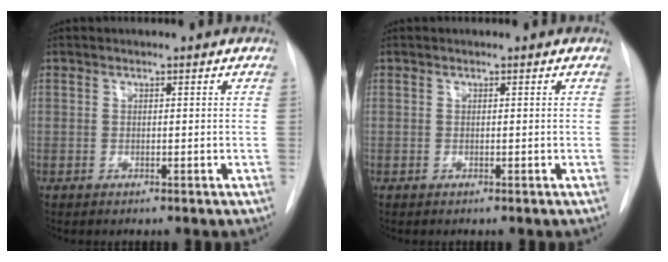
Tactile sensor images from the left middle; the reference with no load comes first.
{"total": 0.0}